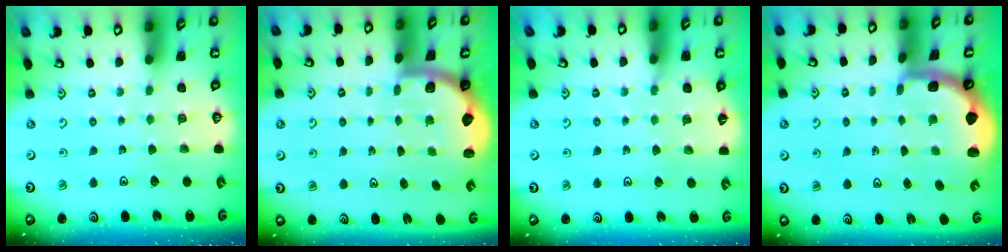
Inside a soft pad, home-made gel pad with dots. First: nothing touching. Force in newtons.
{"total": 2.0, "press": 2.0, "slide": 0.5}
{"total": 5.1, "press": 4.4, "slide": 2.5}
{"total": 2.4, "press": 2.0, "slide": 1.2}